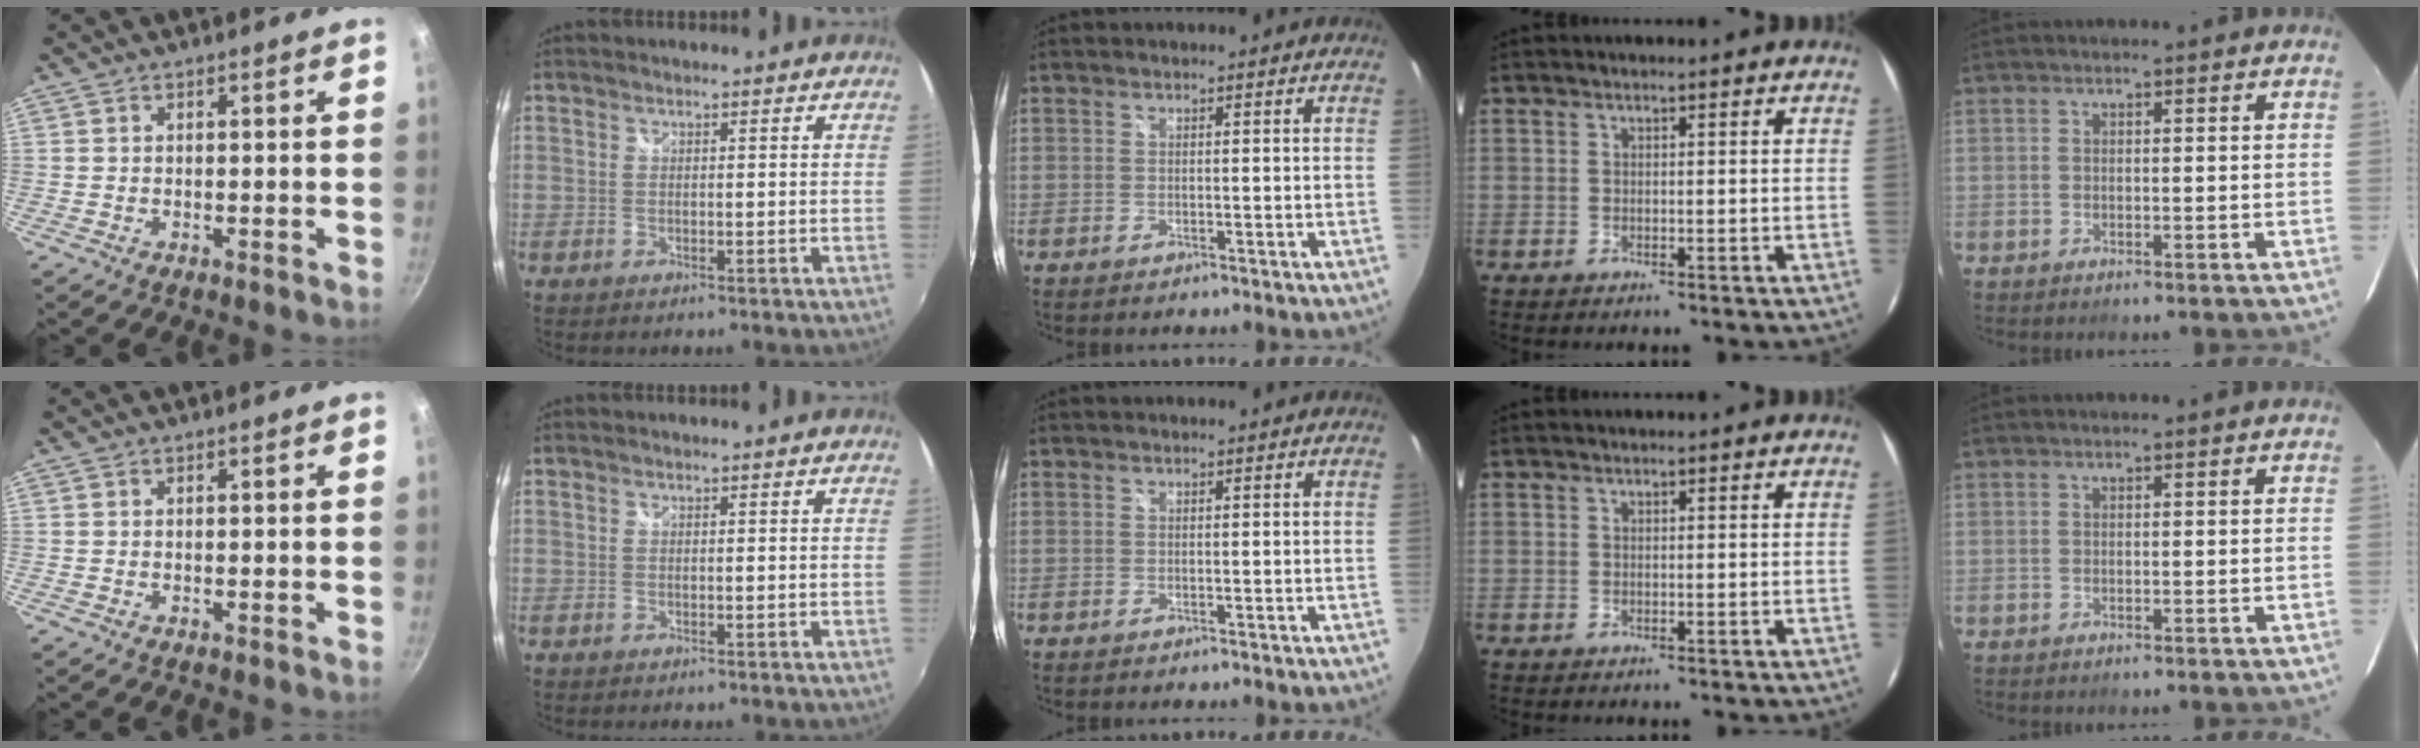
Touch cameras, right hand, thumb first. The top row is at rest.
{}